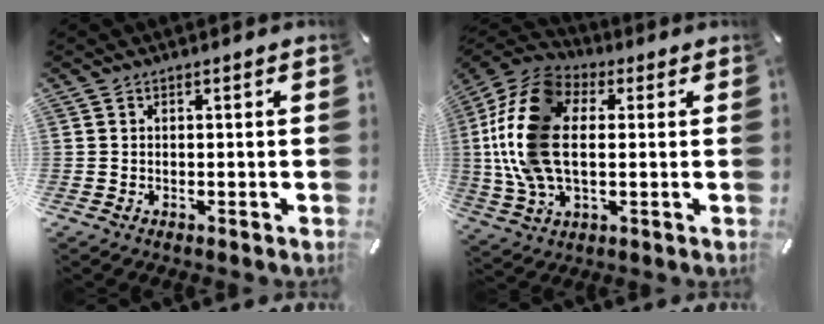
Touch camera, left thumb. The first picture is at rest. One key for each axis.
{"total": 17.2, "fx": 1.4, "fy": 11.0, "fz": 13.2, "tx": -0.312, "ty": 0.003, "tz": 0.024}